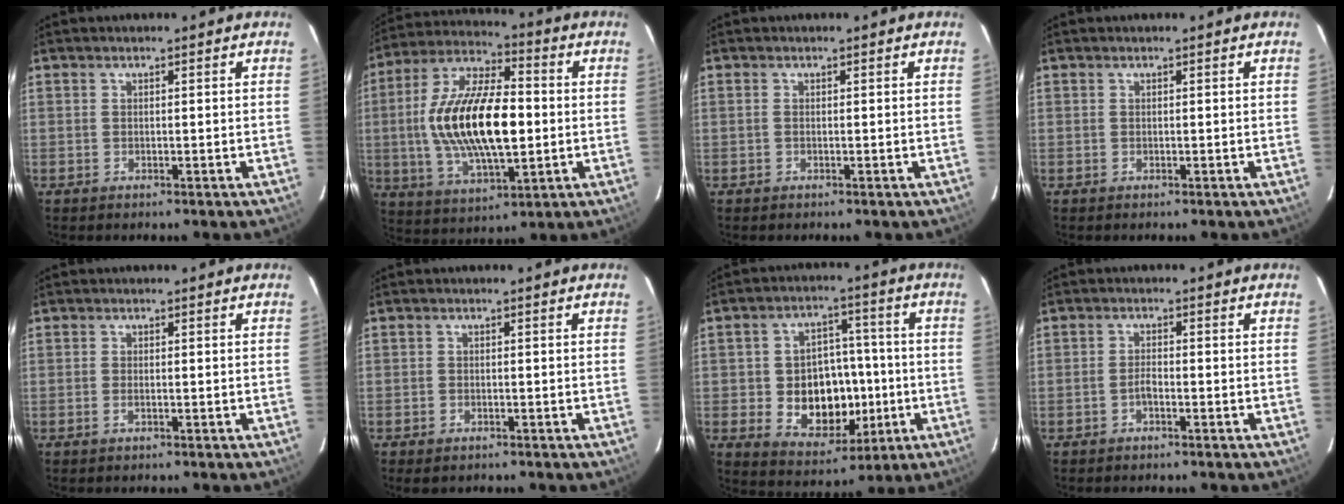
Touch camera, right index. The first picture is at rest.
{"total": 20.6, "force": [-0.8, 8.7, 18.7], "torque": [-0.365, 0.005, -0.012]}
{"total": 0.0}
{"total": 0.0}
{"total": 0.9, "force": [-0.5, 0.3, 0.7], "torque": [-0.017, 0.001, -0.008]}
{"total": 1.7, "force": [-1.2, 1.0, 0.6], "torque": [-0.016, -0.002, -0.021]}
{"total": 13.2, "force": [-2.4, 10.0, 8.2], "torque": [-0.165, 0.013, -0.014]}
{"total": 1.5, "force": [-1.0, 0.4, 1.0], "torque": [-0.023, 0.006, -0.021]}